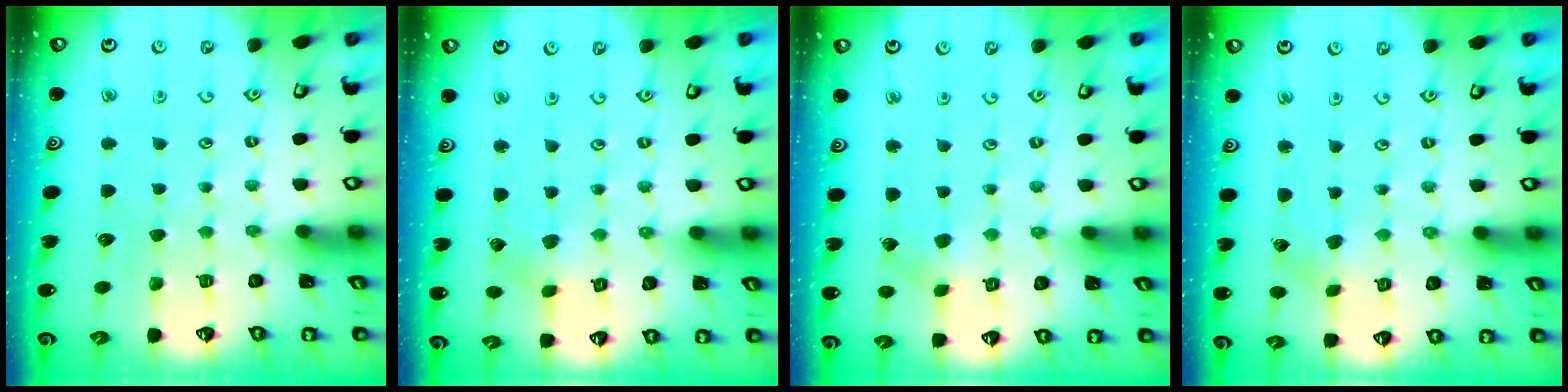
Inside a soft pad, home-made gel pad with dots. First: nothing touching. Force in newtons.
{"total": 1.7, "press": 1.7, "slide": 0.1}
{"total": 2.8, "press": 2.8, "slide": 0.1}
{"total": 0.5, "press": 0.5, "slide": 0.0}